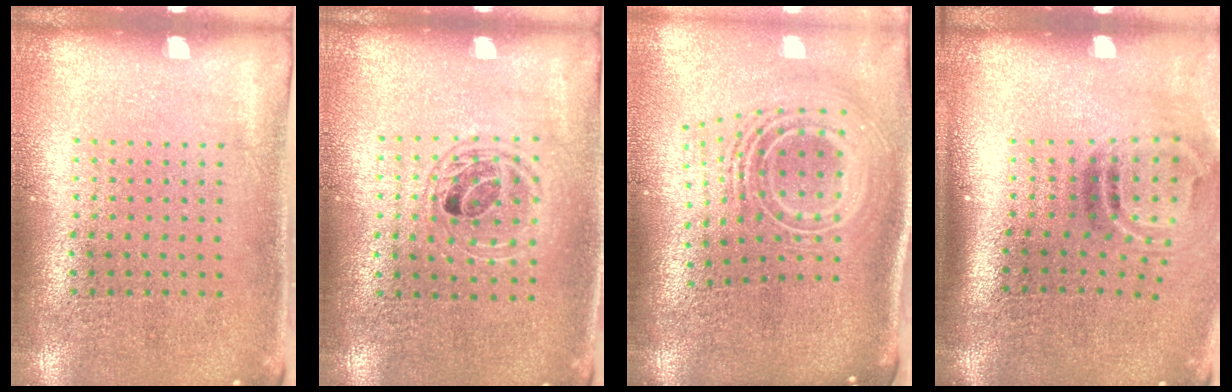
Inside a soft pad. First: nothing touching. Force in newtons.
{"total": 1.4, "press": 1.2, "slide": 0.6}
{"total": 2.8, "press": 1.9, "slide": 2.0}
{"total": 2.0, "press": 1.2, "slide": 1.6}